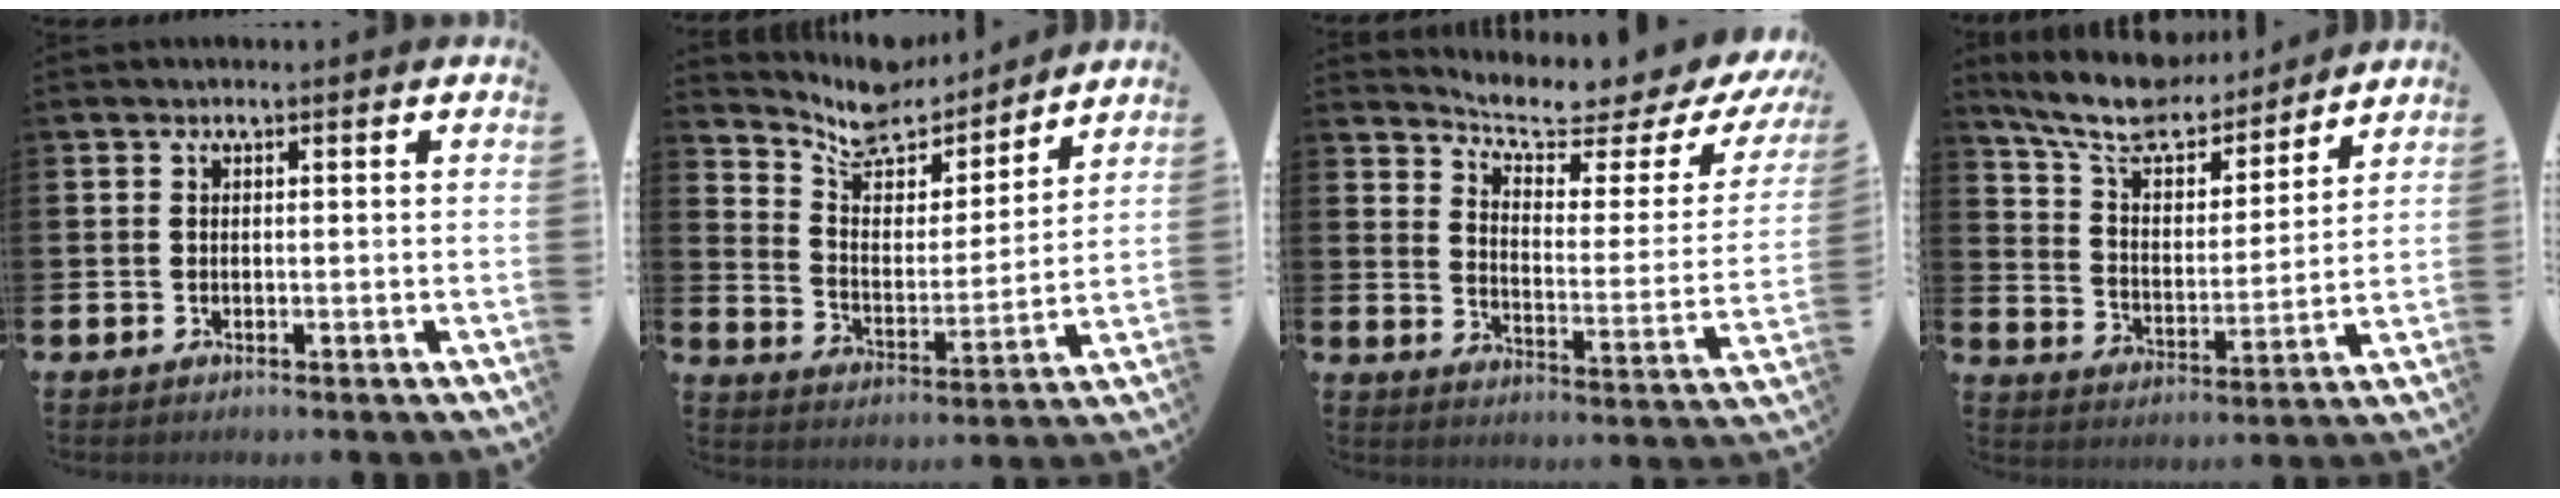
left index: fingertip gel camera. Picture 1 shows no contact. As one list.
[{"total": 9.0, "force": [8.3, 3.1, 1.5], "torque": [-0.072, -0.066, 0.149]}, {"total": 6.3, "force": [5.8, 1.1, 2.3], "torque": [-0.063, -0.052, 0.090]}, {"total": 10.5, "force": [9.4, 2.9, 3.5], "torque": [-0.100, -0.060, 0.164]}]